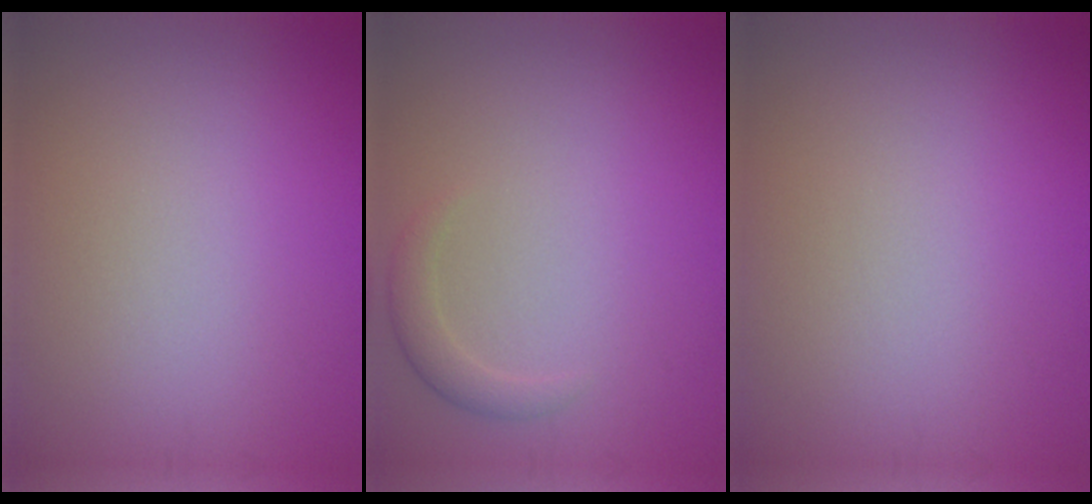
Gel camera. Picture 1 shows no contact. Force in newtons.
{"total": 1.6, "press": 1.6, "slide": 0.1}
{"total": 0.0}